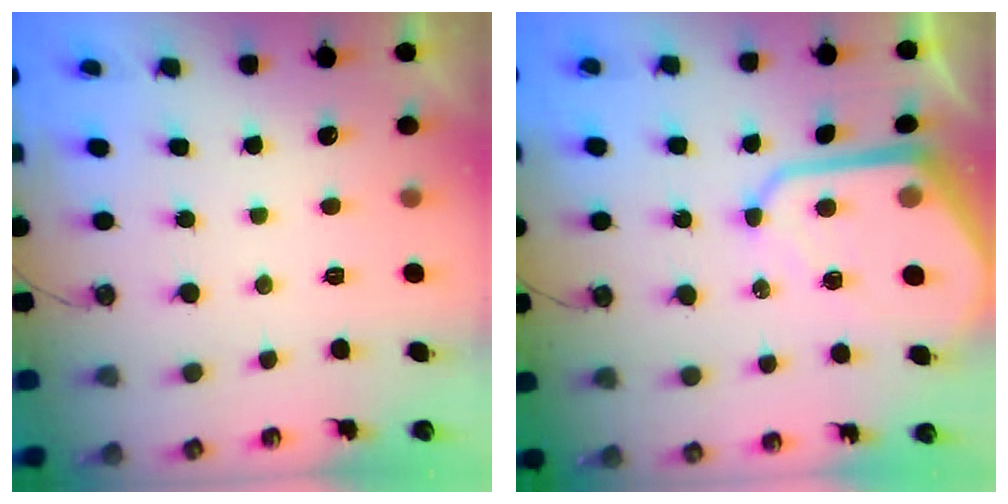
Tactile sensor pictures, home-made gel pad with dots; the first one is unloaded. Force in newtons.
{"total": 13.5, "press": 13.4, "slide": 1.3}